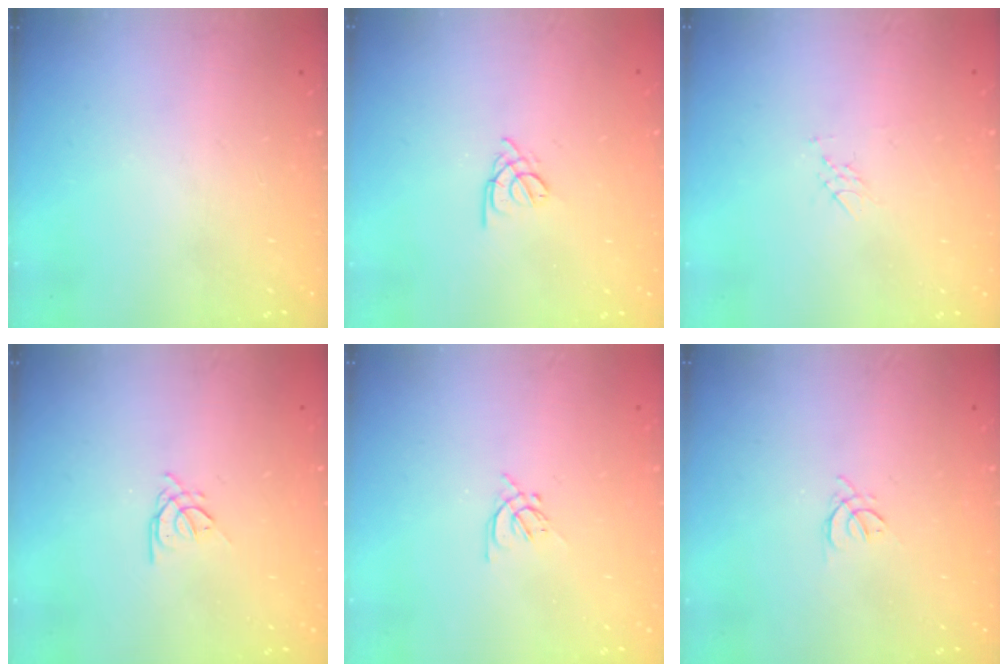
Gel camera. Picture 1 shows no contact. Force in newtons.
{"total": 1.8, "press": 1.7, "slide": 0.5}
{"total": 3.5, "press": 3.3, "slide": 1.1}
{"total": 1.9, "press": 1.9, "slide": 0.4}
{"total": 2.0, "press": 1.9, "slide": 0.5}
{"total": 1.5, "press": 1.4, "slide": 0.6}